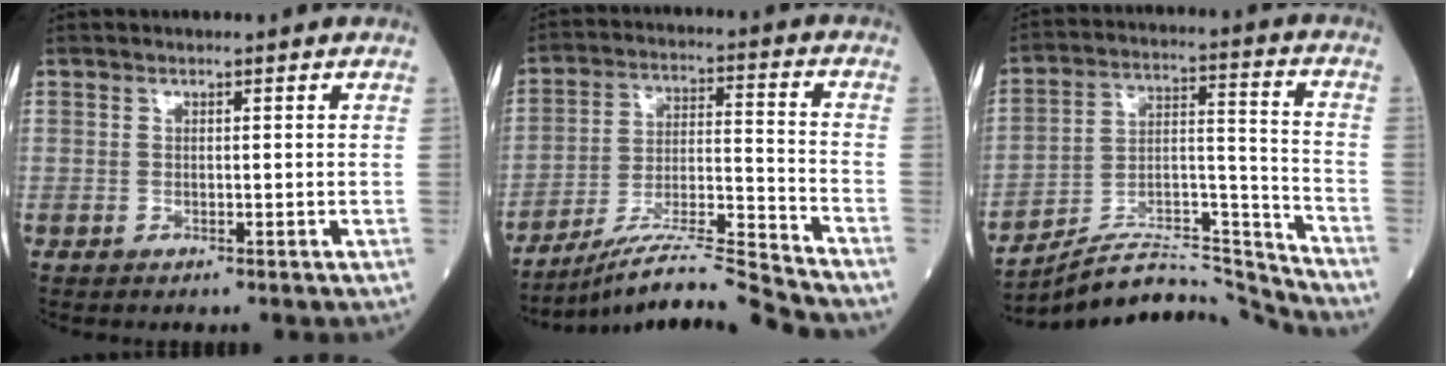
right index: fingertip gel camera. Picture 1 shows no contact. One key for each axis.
{"total": 13.4, "fx": -12.6, "fy": -2.6, "fz": 3.8, "tx": -0.058, "ty": 0.019, "tz": -0.224}
{"total": 15.7, "fx": -15.6, "fy": -0.7, "fz": 1.9, "tx": -0.027, "ty": 0.051, "tz": -0.264}